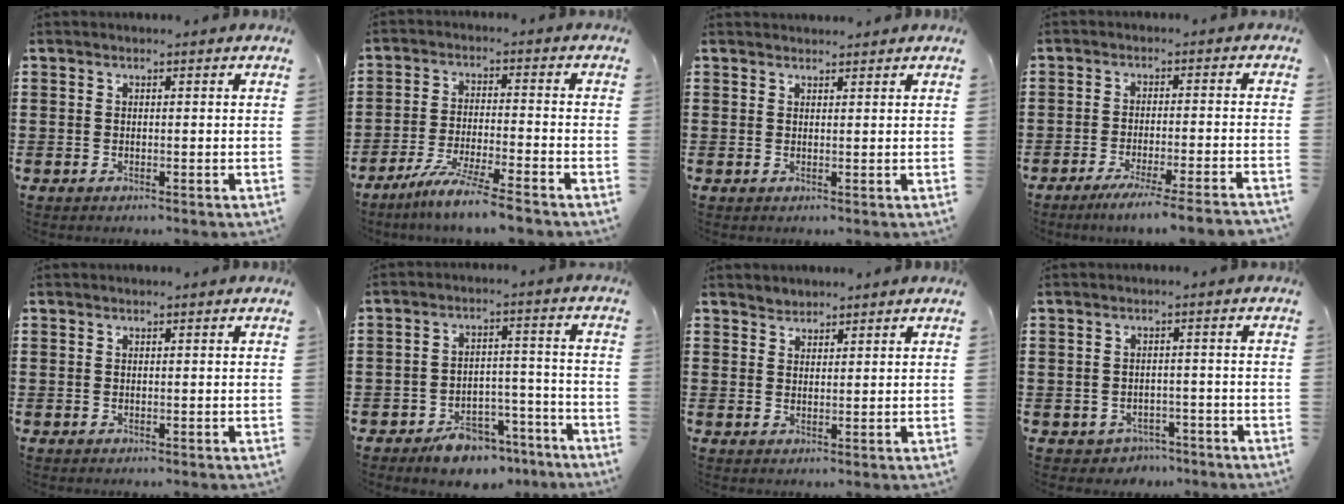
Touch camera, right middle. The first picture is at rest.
{"total": 6.8, "force": [-5.9, -0.6, 3.4], "torque": [-0.069, -0.018, -0.113]}
{"total": 1.3, "force": [1.3, -0.1, 0.0], "torque": [-0.002, -0.002, 0.026]}
{"total": 4.7, "force": [-4.0, -0.6, 2.3], "torque": [-0.034, -0.013, -0.072]}
{"total": 0.0}
{"total": 6.4, "force": [-5.7, 2.3, 1.9], "torque": [-0.031, 0.024, -0.108]}
{"total": 1.7, "force": [1.6, 0.2, -0.5], "torque": [0.004, 0.003, 0.033]}
{"total": 1.8, "force": [-1.6, 0.8, -0.1], "torque": [-0.007, 0.001, -0.038]}